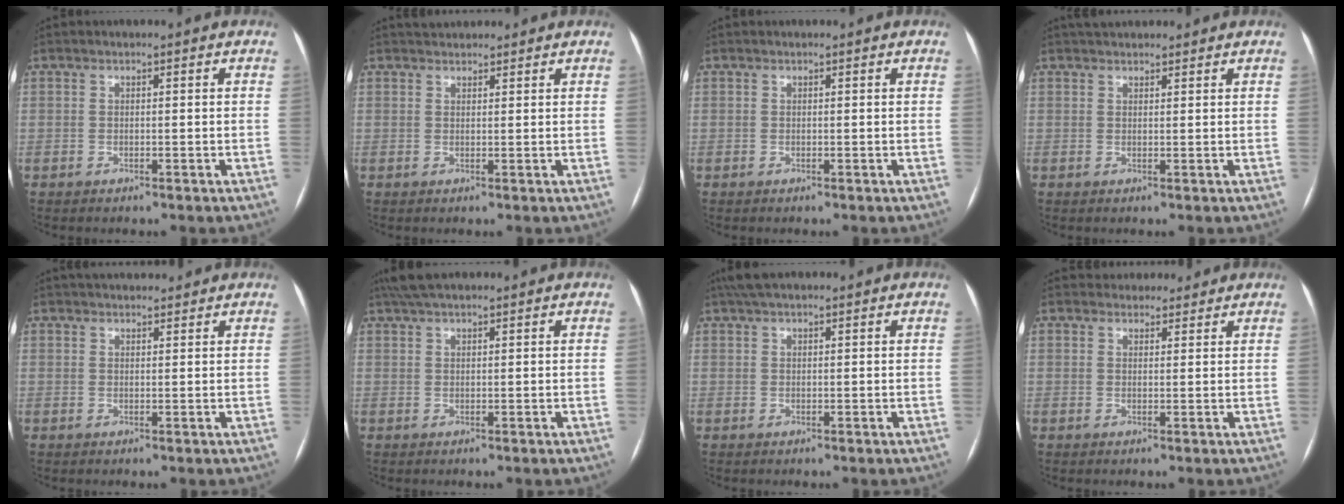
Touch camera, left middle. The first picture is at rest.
{"total": 3.0, "force": [2.8, 1.0, 0.6], "torque": [-0.006, 0.028, 0.042]}
{"total": 0.0}
{"total": 4.9, "force": [4.3, 1.5, 1.6], "torque": [-0.018, 0.035, 0.061]}
{"total": 5.6, "force": [4.9, 1.2, 2.4], "torque": [-0.032, 0.030, 0.073]}
{"total": 4.8, "force": [3.9, 1.0, 2.6], "torque": [-0.046, 0.032, 0.071]}
{"total": 4.1, "force": [3.2, 1.0, 2.4], "torque": [-0.042, 0.033, 0.057]}
{"total": 4.2, "force": [3.8, 1.8, 0.1], "torque": [0.009, 0.010, 0.045]}